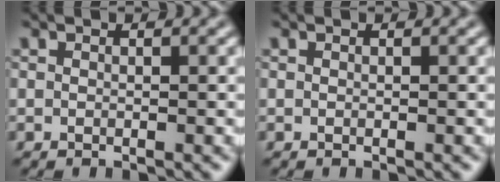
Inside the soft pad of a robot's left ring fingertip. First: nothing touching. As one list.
[{"total": 0.0}]